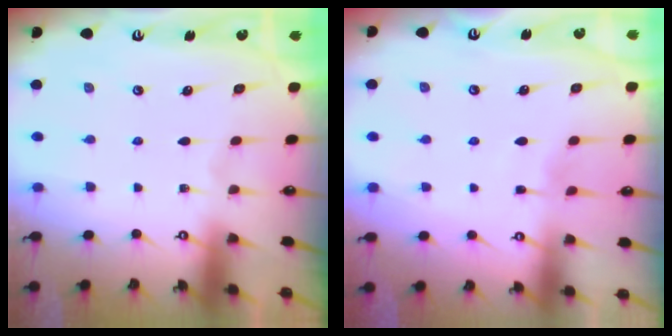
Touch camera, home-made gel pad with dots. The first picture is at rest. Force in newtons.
{"total": 3.4, "press": 3.3, "slide": 0.5}